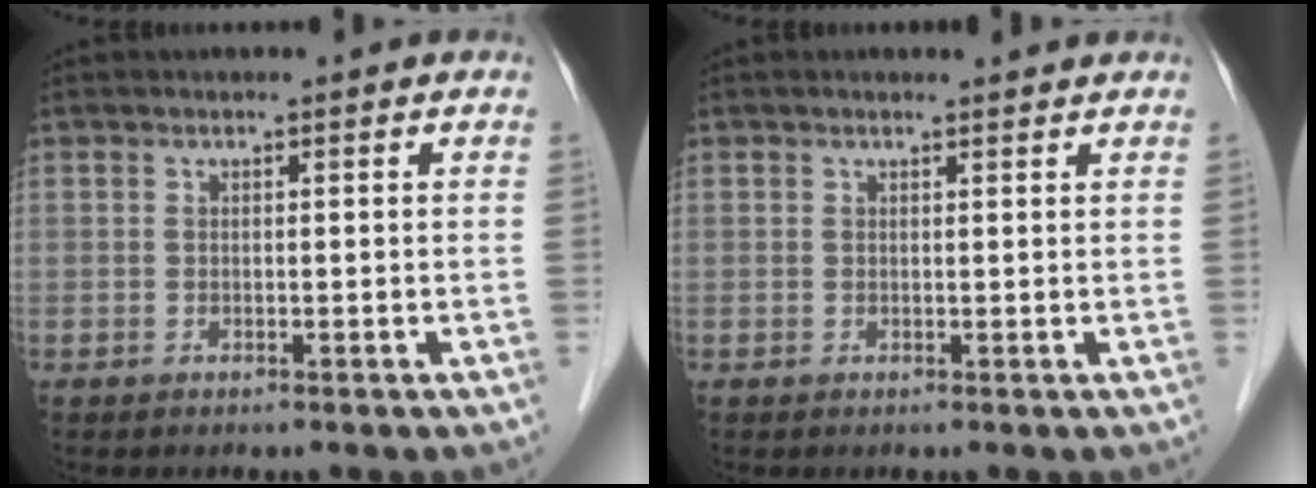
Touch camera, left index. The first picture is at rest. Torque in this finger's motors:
{"motor_torque": [0.19, -0.24, 0.02, 0.00]}